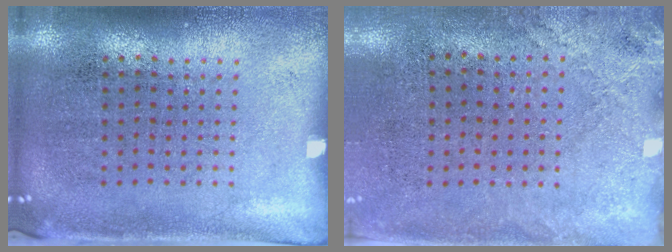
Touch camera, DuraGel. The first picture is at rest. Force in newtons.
{"total": 2.5, "press": 2.1, "slide": 1.4}